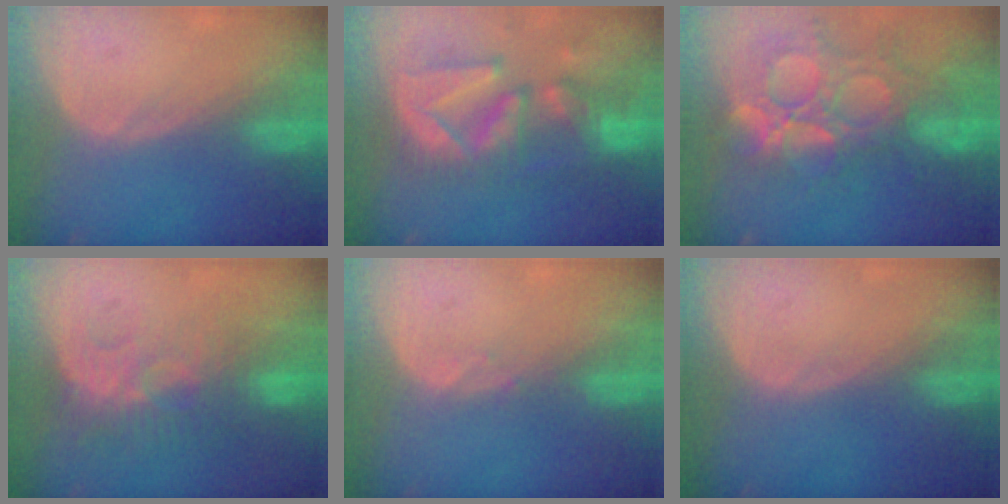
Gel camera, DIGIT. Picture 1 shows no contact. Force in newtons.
{"total": 12.7, "press": 11.2, "slide": 6.0}
{"total": 14.9, "press": 12.3, "slide": 8.4}
{"total": 8.6, "press": 8.1, "slide": 2.9}
{"total": 0.7, "press": 0.7, "slide": 0.2}
{"total": 0.0}